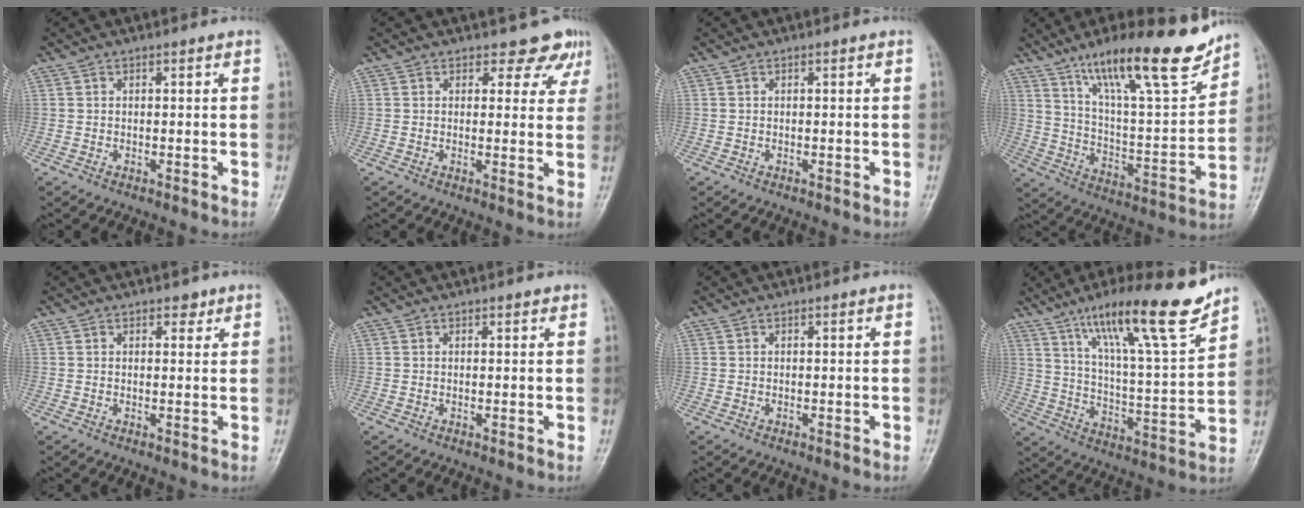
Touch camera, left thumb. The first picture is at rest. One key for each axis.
{"total": 5.3, "fx": 4.2, "fy": 2.9, "fz": 1.1, "tx": 0.021, "ty": -0.026, "tz": 0.036}
{"total": 0.0}
{"total": 21.8, "fx": 15.2, "fy": 4.8, "fz": 14.8, "tx": -0.207, "ty": -0.071, "tz": 0.253}
{"total": 1.8, "fx": 1.2, "fy": 1.1, "fz": 0.8, "tx": 0.003, "ty": -0.005, "tz": 0.013}
{"total": 0.6, "fx": 0.5, "fy": 0.3, "fz": 0.3, "tx": -0.005, "ty": -0.003, "tz": 0.006}
{"total": 0.0}
{"total": 19.9, "fx": 13.9, "fy": 2.6, "fz": 14.0, "tx": -0.202, "ty": -0.070, "tz": 0.230}